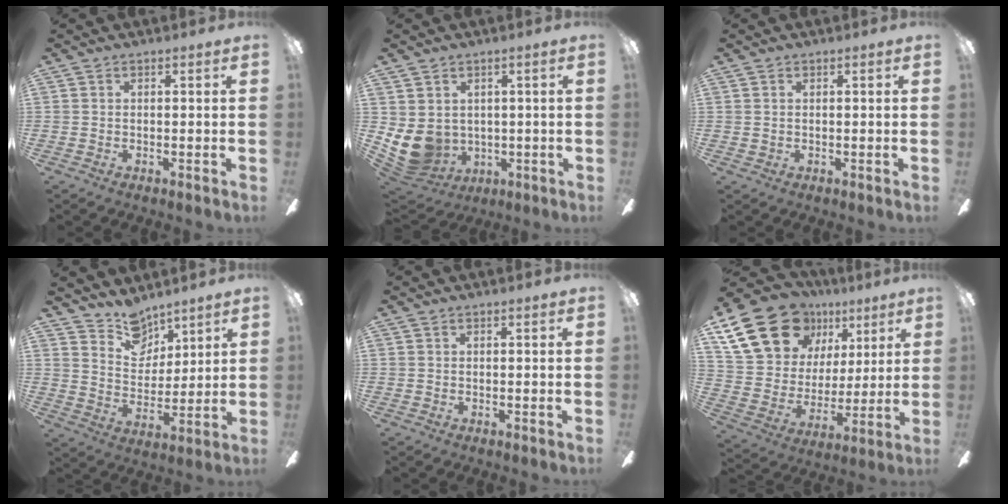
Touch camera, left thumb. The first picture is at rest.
{"total": 9.1, "force": [0.5, 8.1, 4.3], "torque": [-0.120, -0.021, 0.014]}
{"total": 0.6, "force": [0.3, 0.5, 0.1], "torque": [-0.002, 0.004, 0.005]}
{"total": 10.1, "force": [8.5, 5.2, 2.0], "torque": [-0.035, -0.055, 0.161]}
{"total": 0.0}
{"total": 23.6, "force": [13.4, 15.7, 11.5], "torque": [-0.210, -0.061, 0.256]}